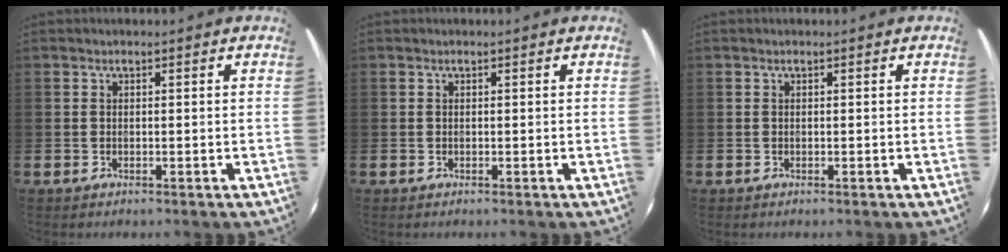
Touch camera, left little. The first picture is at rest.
{"total": 0.0}
{"total": 0.0}